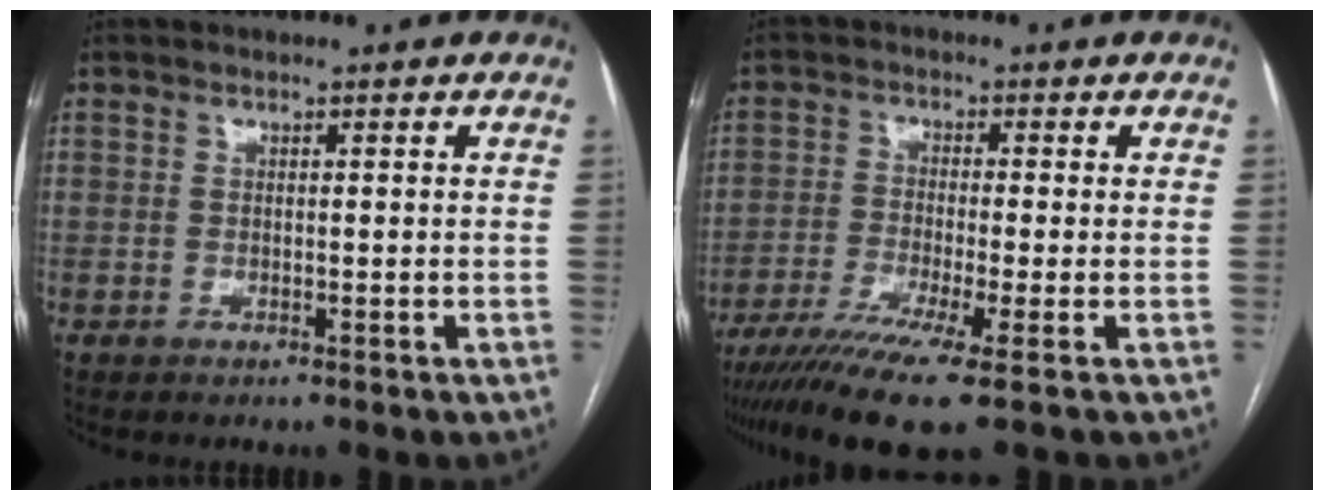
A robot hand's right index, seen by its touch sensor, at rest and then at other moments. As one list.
[{"total": 10.1, "force": [-6.7, -0.5, 7.5], "torque": [-0.125, -0.023, -0.111]}]